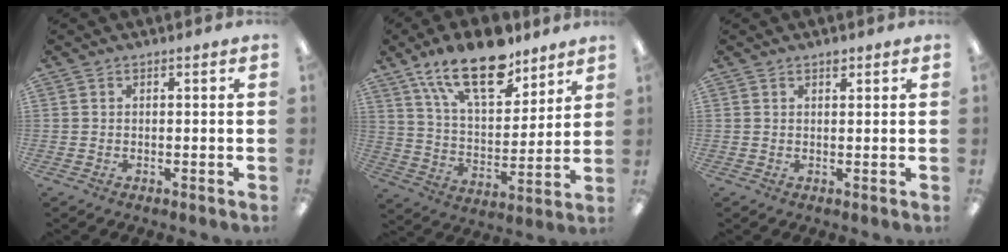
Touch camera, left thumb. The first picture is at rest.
{"total": 19.8, "force": [13.8, 8.6, 11.4], "torque": [-0.196, -0.067, 0.238]}
{"total": 1.5, "force": [1.2, 0.6, 0.6], "torque": [-0.005, -0.004, 0.020]}